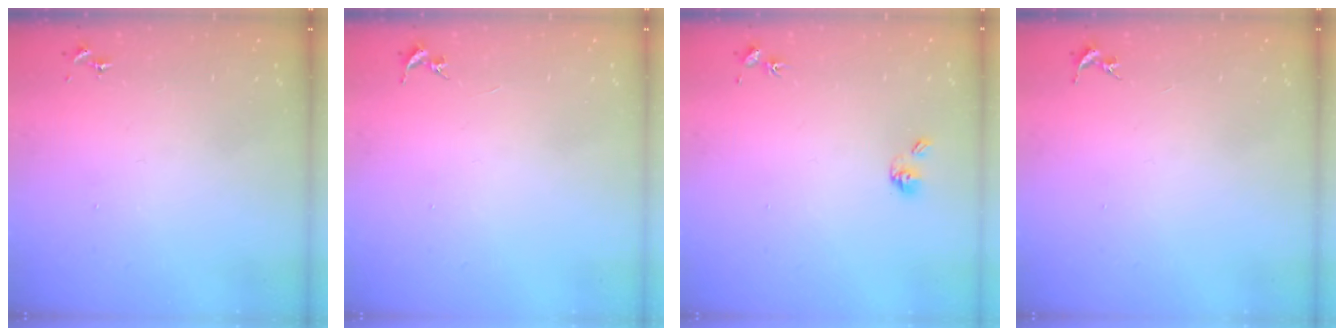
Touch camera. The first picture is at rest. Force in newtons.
{"total": 0.0}
{"total": 5.3, "press": 4.7, "slide": 2.3}
{"total": 0.0}